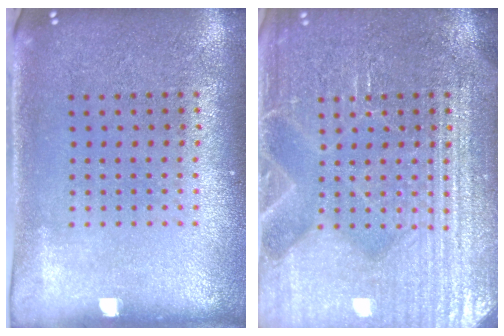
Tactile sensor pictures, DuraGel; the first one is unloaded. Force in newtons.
{"total": 6.6, "press": 6.6, "slide": 1.0}